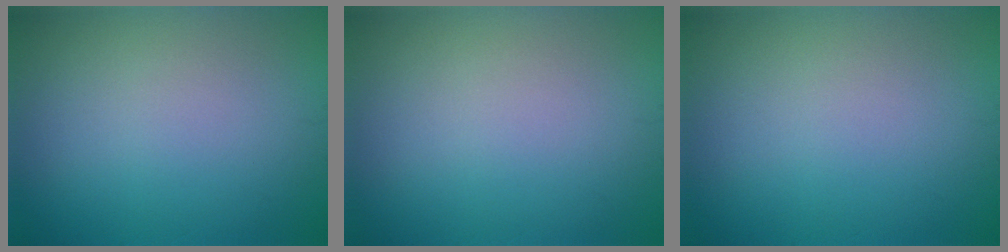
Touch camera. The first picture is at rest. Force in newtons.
{"total": 0.0}
{"total": 0.0}